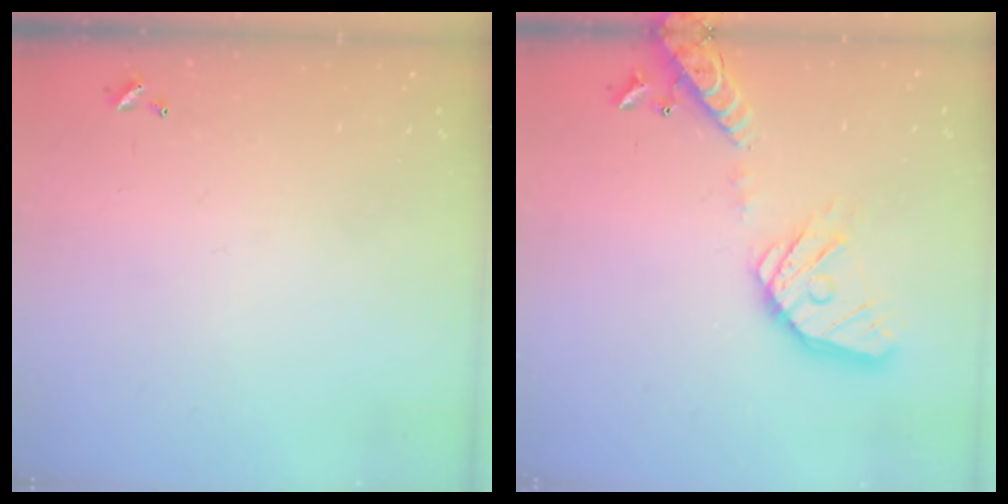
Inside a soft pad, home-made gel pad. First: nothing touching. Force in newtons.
{"total": 19.5, "press": 19.2, "slide": 3.3}